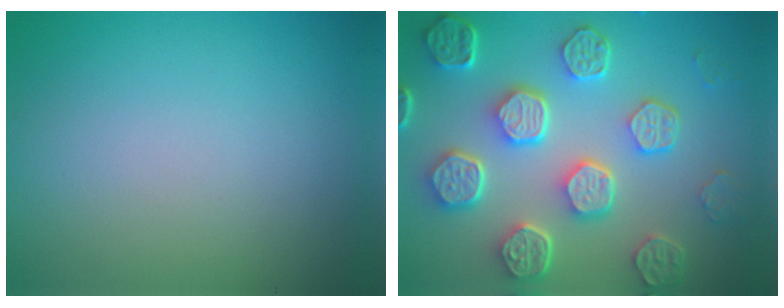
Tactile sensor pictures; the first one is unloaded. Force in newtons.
{"total": 8.1, "press": 6.1, "slide": 5.4}